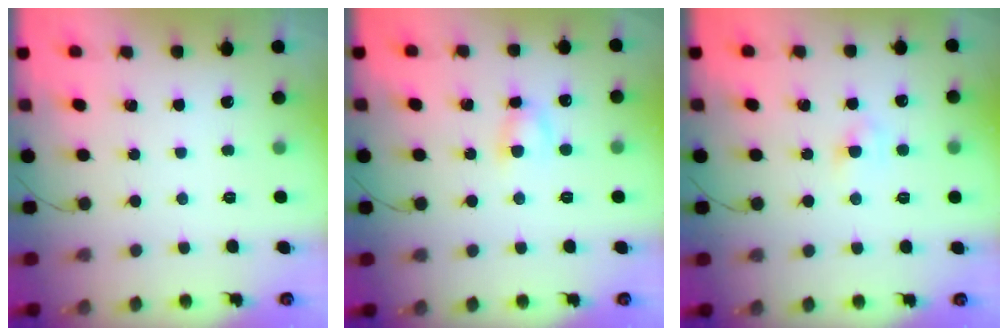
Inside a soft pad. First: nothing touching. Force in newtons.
{"total": 4.4, "press": 4.3, "slide": 1.1}
{"total": 2.6, "press": 2.5, "slide": 0.8}